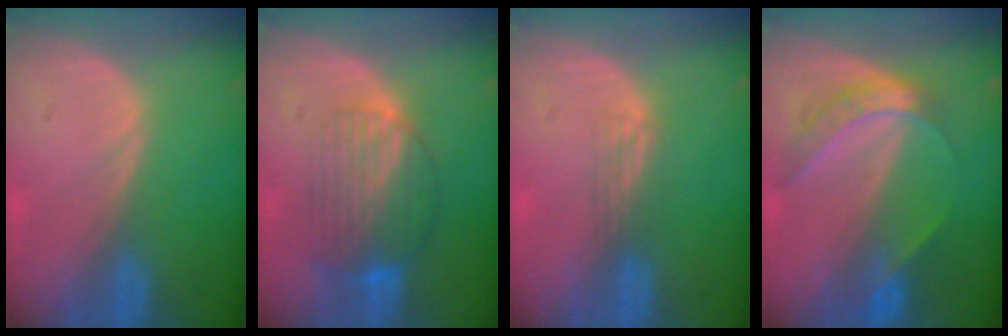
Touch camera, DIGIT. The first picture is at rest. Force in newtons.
{"total": 8.3, "press": 7.3, "slide": 4.0}
{"total": 2.1, "press": 1.6, "slide": 1.3}
{"total": 6.3, "press": 5.2, "slide": 3.4}